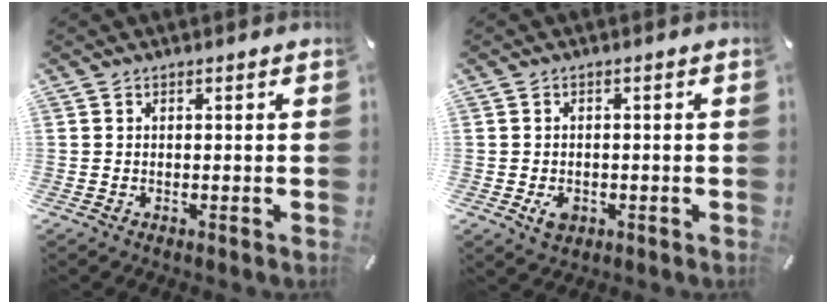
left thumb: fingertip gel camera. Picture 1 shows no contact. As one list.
[{"total": 3.4, "force": [-1.1, 2.6, 2.0], "torque": [-0.040, -0.002, -0.024]}]